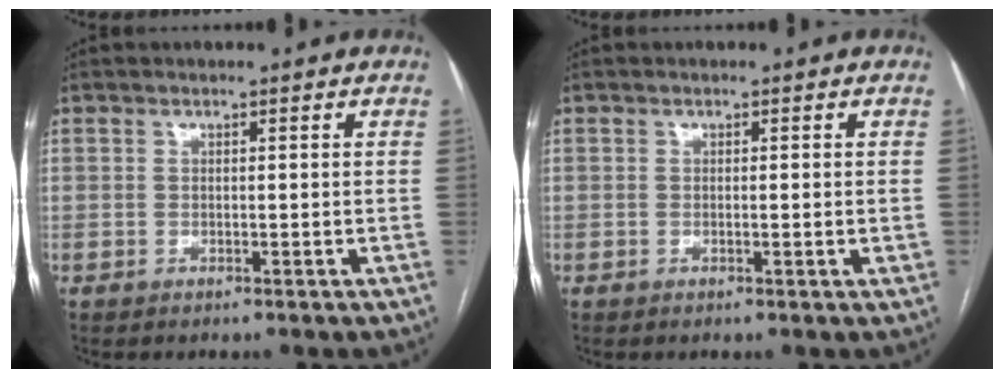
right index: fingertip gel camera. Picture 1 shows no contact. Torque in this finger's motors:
{"motor_torque": [-0.14, -0.16, 0.01, 0.00]}